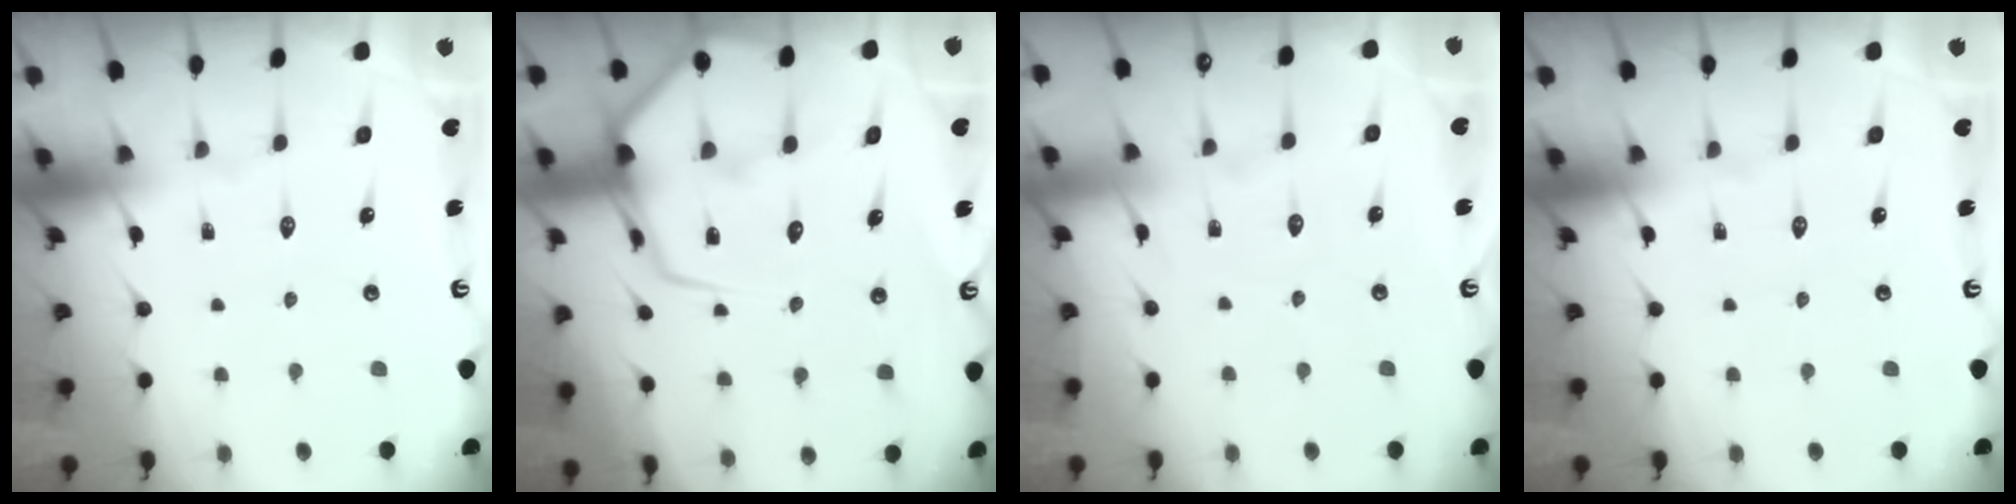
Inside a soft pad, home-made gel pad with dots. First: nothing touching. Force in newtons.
{"total": 11.6, "press": 11.6, "slide": 1.2}
{"total": 2.7, "press": 2.6, "slide": 0.4}
{"total": 0.0}